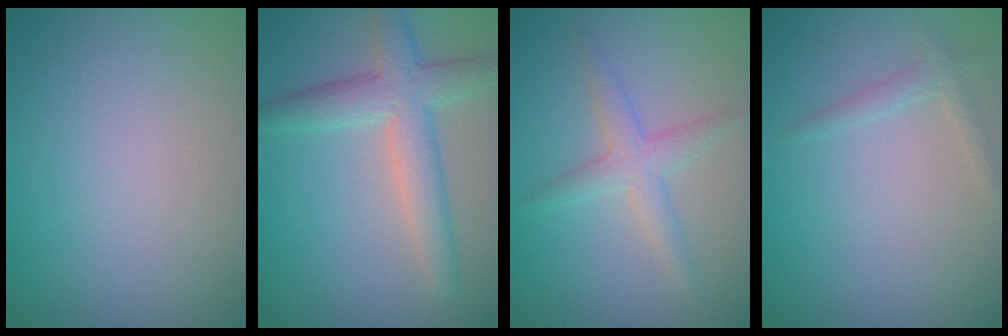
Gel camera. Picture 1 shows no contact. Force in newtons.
{"total": 4.9, "press": 4.9, "slide": 0.2}
{"total": 2.4, "press": 2.4, "slide": 0.1}
{"total": 1.2, "press": 1.2, "slide": 0.1}